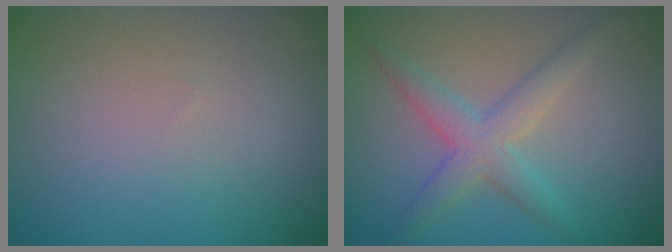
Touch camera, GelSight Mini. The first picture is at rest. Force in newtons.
{"total": 3.4, "press": 3.4, "slide": 0.2}